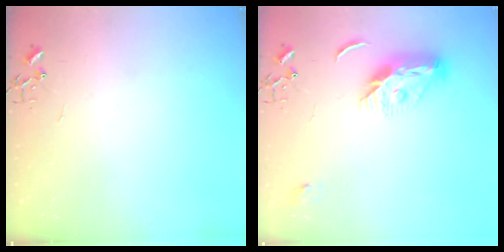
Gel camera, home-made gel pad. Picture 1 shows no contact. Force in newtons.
{"total": 11.3, "press": 11.3, "slide": 0.7}